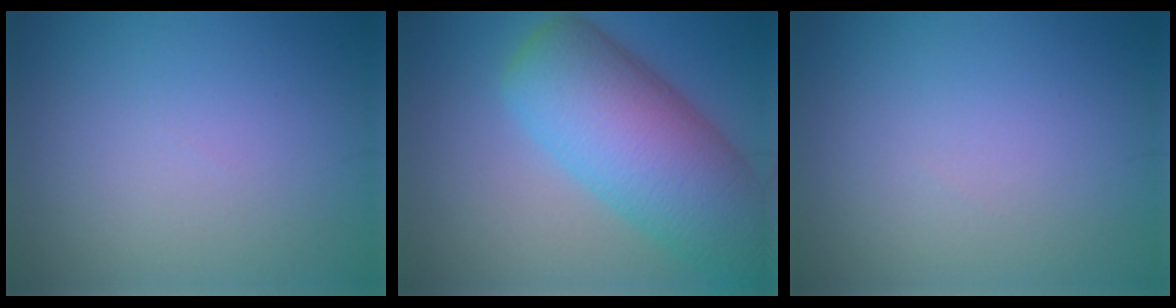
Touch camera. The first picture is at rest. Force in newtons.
{"total": 11.2, "press": 11.2, "slide": 0.6}
{"total": 0.0}